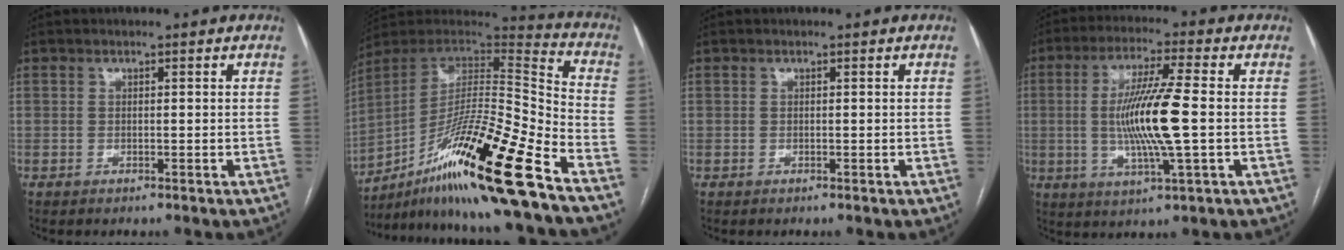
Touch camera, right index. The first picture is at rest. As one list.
[{"total": 22.9, "force": [-14.7, -0.8, 17.6], "torque": [-0.303, -0.016, -0.266]}, {"total": 0.0}, {"total": 11.9, "force": [-0.5, 0.2, 11.9], "torque": [-0.232, -0.005, -0.012]}]